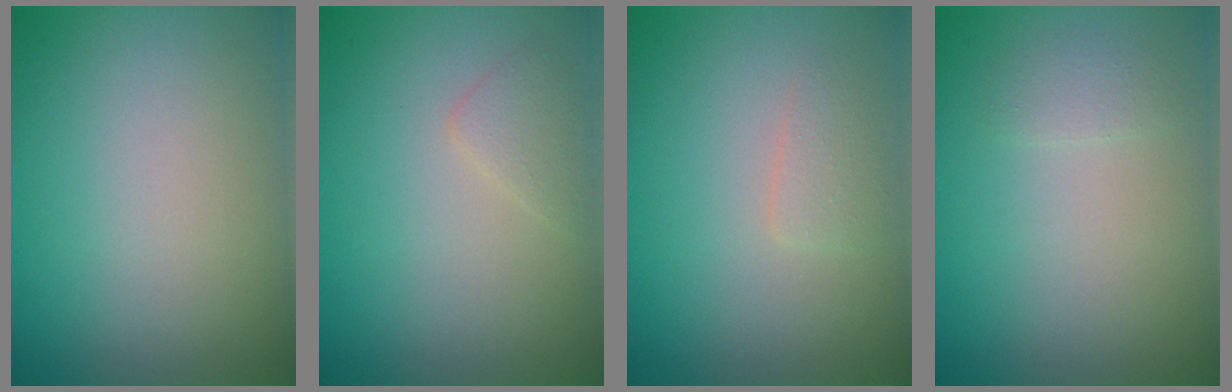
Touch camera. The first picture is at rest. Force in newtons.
{"total": 1.2, "press": 1.2, "slide": 0.1}
{"total": 1.2, "press": 1.2, "slide": 0.1}
{"total": 0.9, "press": 0.9, "slide": 0.0}